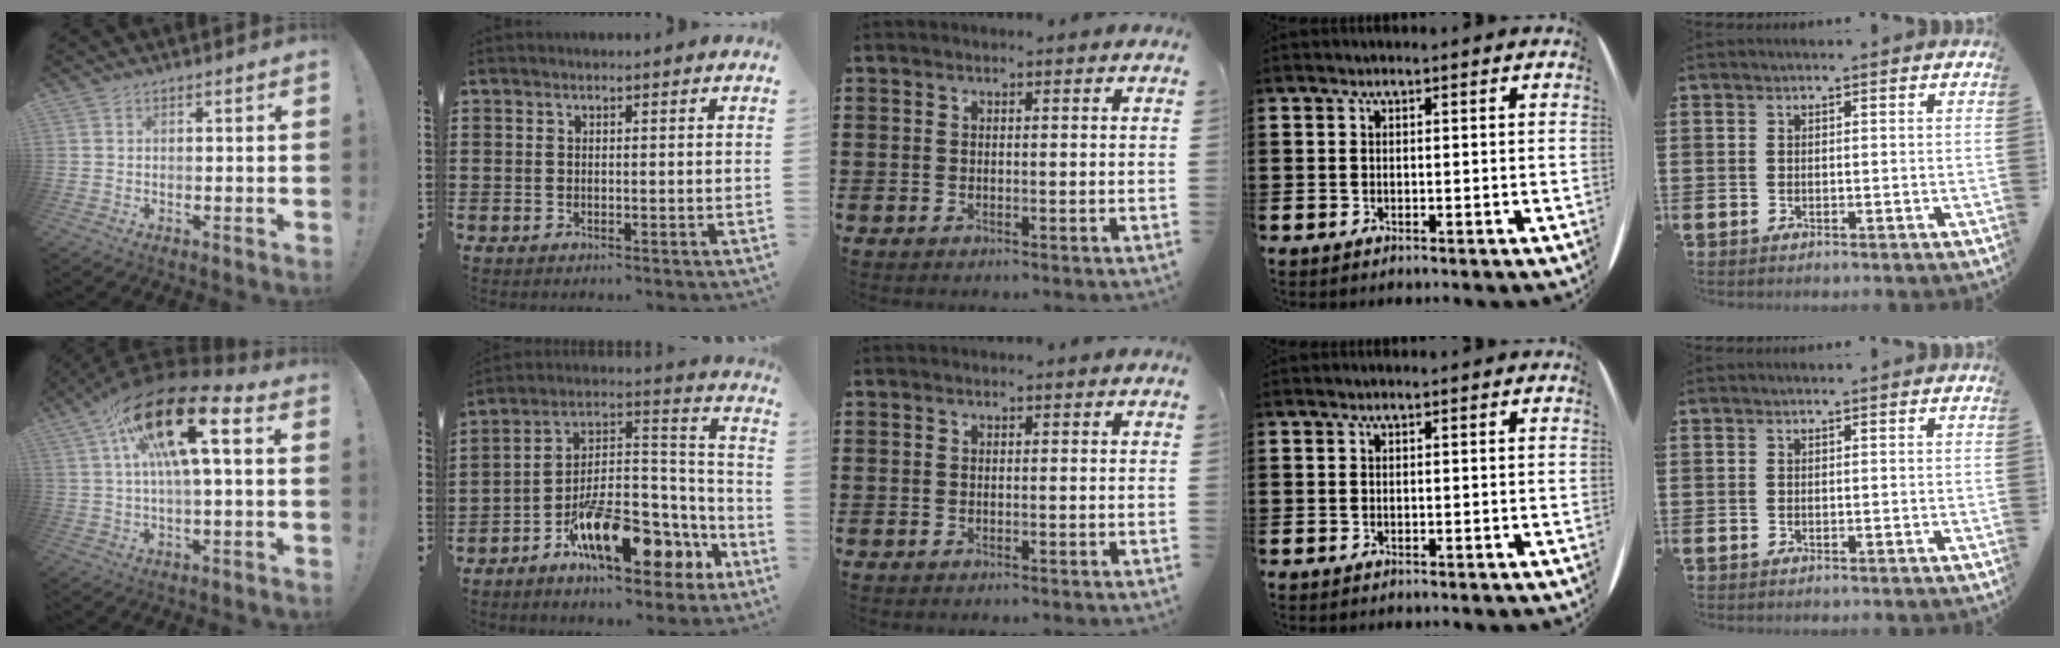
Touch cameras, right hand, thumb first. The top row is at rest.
{"thumb": {"total": 21.6, "force": [5.8, 7.7, 19.4], "torque": [-0.331, -0.011, 0.096]}, "index": {"total": 13.7, "force": [-8.0, 6.0, 9.3], "torque": [-0.152, 0.023, -0.141]}}